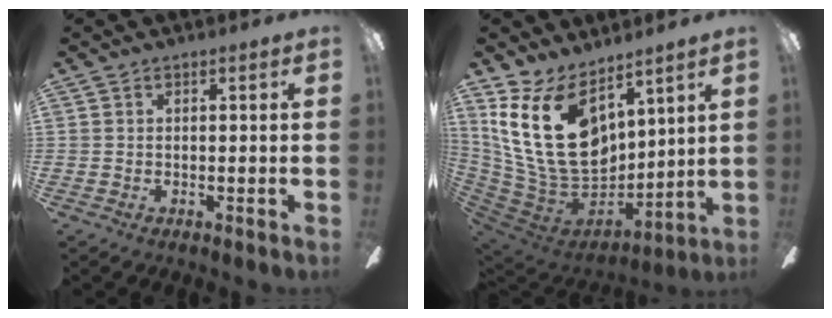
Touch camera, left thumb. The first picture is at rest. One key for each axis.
{"total": 22.6, "fx": 8.3, "fy": 14.3, "fz": 15.4, "tx": -0.327, "ty": -0.042, "tz": 0.155}